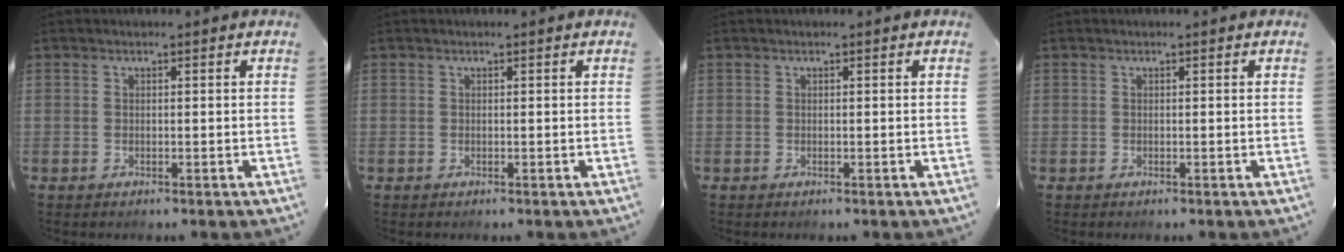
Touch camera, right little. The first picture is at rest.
{"total": 0.0}
{"total": 0.0}
{"total": 0.0}